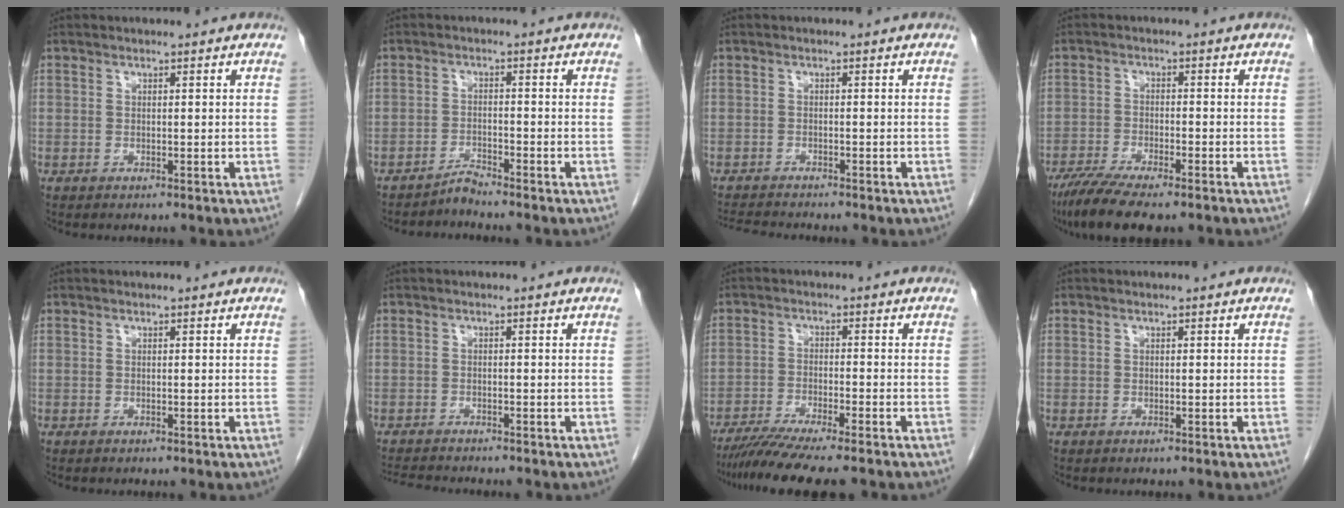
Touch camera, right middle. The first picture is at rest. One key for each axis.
{"total": 2.1, "fx": -2.0, "fy": -0.4, "fz": 0.0, "tx": 0.004, "ty": -0.008, "tz": -0.039}
{"total": 4.8, "fx": -4.5, "fy": -0.1, "fz": 1.5, "tx": -0.022, "ty": -0.015, "tz": -0.075}
{"total": 9.3, "fx": -7.3, "fy": 1.5, "fz": 5.6, "tx": -0.092, "ty": -0.020, "tz": -0.119}
{"total": 0.0}
{"total": 5.1, "fx": -4.9, "fy": 0.3, "fz": 1.6, "tx": -0.024, "ty": -0.013, "tz": -0.079}
{"total": 9.5, "fx": -8.0, "fy": -0.2, "fz": 5.2, "tx": -0.075, "ty": -0.026, "tz": -0.129}
{"total": 0.0}